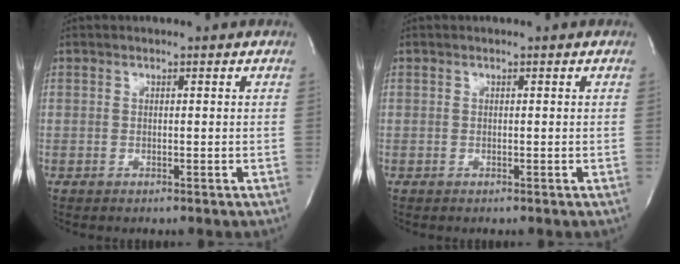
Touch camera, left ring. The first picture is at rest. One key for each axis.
{"total": 0.0}